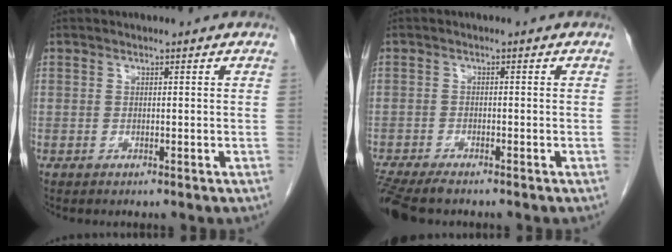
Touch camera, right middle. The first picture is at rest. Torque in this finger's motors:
{"motor_torque": [0.06, -0.02, 0.04, 0.01]}